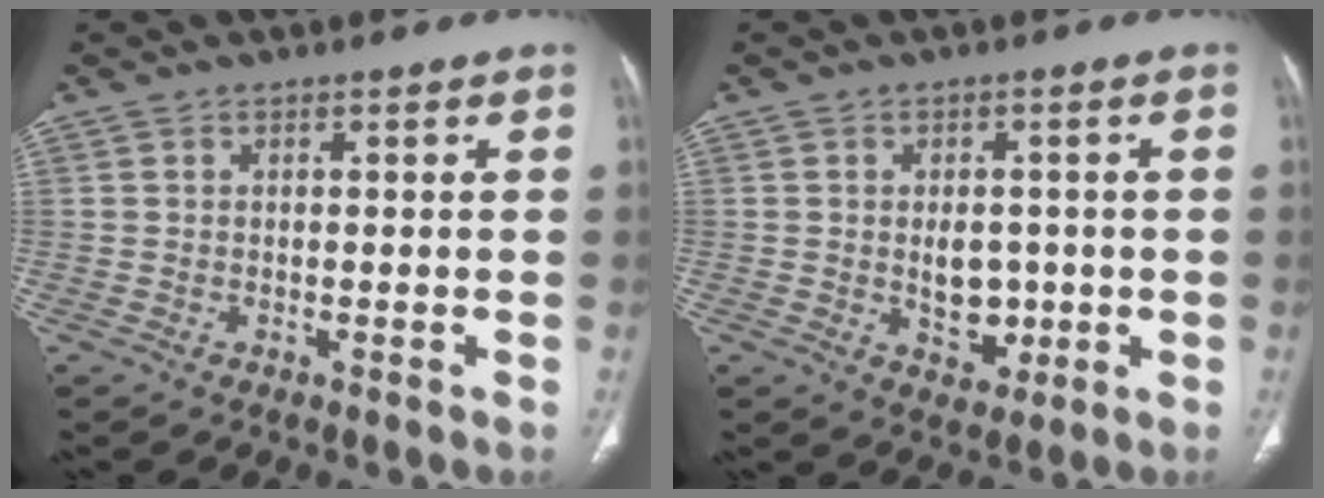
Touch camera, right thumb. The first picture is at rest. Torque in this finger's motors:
{"motor_torque": [2.87, 2.14, 1.06, -0.33, 0.45]}